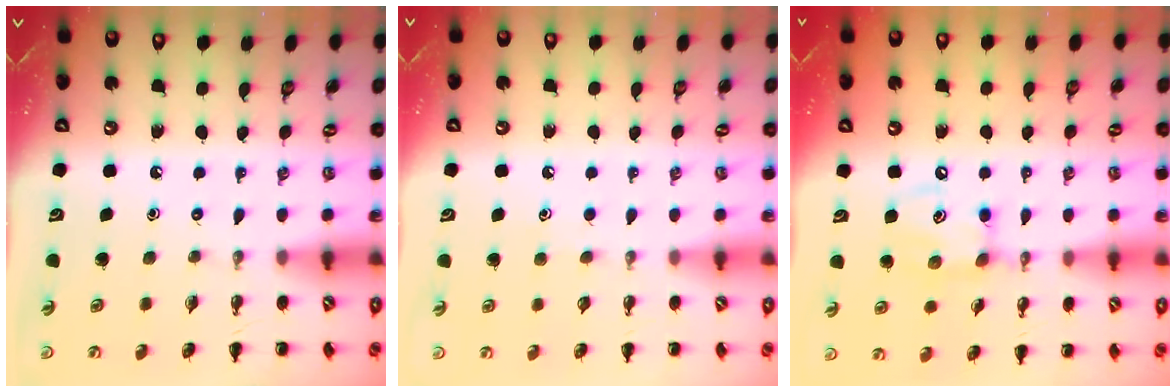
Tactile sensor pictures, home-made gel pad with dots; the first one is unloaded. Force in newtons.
{"total": 3.5, "press": 3.3, "slide": 1.2}
{"total": 8.4, "press": 8.3, "slide": 1.2}